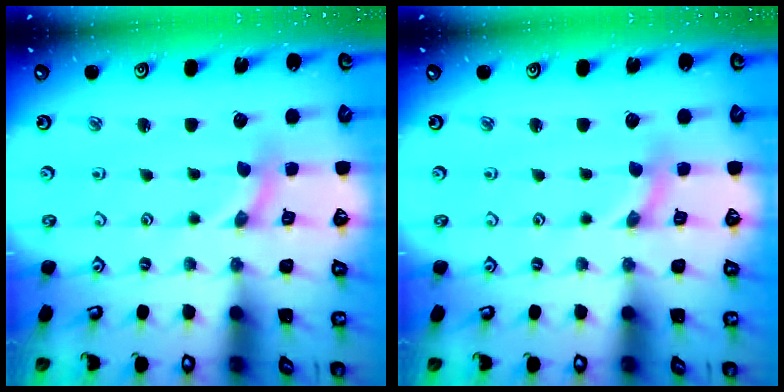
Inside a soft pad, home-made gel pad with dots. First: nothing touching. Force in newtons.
{"total": 0.0}